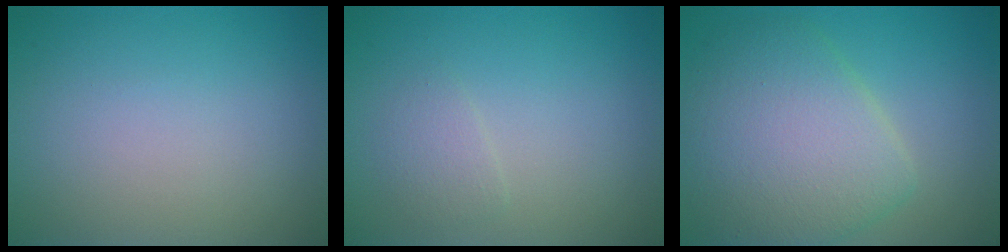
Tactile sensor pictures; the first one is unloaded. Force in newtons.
{"total": 1.3, "press": 1.2, "slide": 0.0}
{"total": 7.4, "press": 7.4, "slide": 0.1}